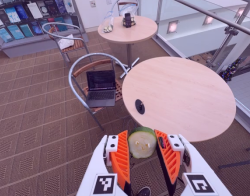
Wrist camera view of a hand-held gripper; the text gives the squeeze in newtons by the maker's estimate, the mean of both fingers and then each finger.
{"total": 8.8, "left": 8.6, "right": 9.0}